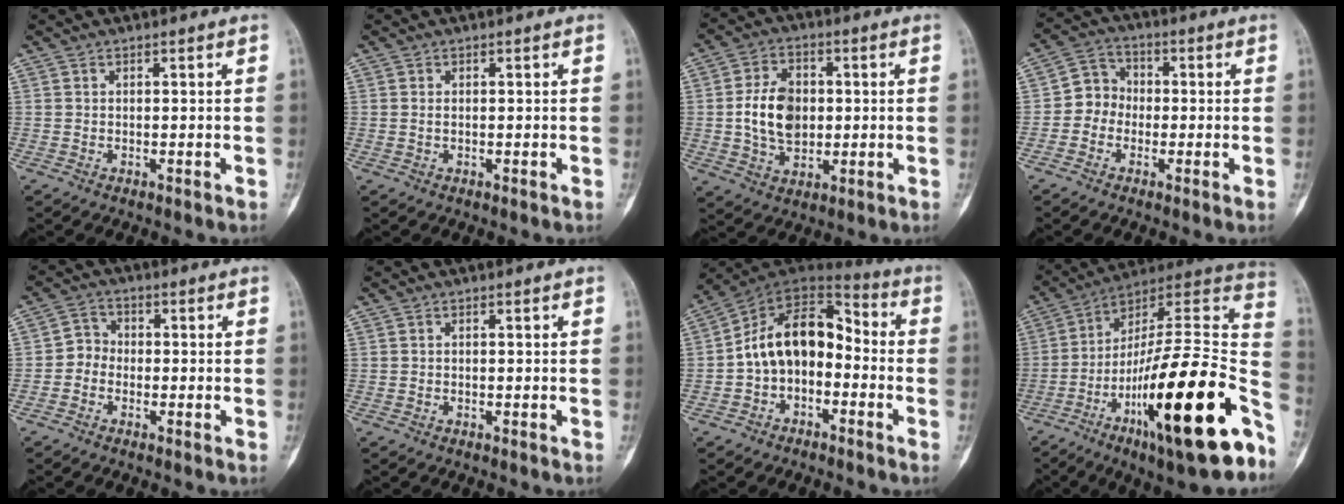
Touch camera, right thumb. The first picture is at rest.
{"total": 0.5, "force": [0.0, 0.3, 0.5], "torque": [-0.012, 0.000, 0.002]}
{"total": 10.7, "force": [0.2, 7.6, 7.6], "torque": [-0.115, 0.005, 0.006]}
{"total": 6.0, "force": [-1.3, 5.3, 2.4], "torque": [-0.010, 0.023, -0.040]}
{"total": 3.5, "force": [-1.2, 3.0, 1.3], "torque": [-0.003, 0.013, -0.038]}
{"total": 0.0}
{"total": 14.0, "force": [-2.1, 9.4, 10.1], "torque": [-0.140, 0.066, -0.050]}
{"total": 31.4, "force": [-12.5, 7.1, 27.9], "torque": [-0.384, 0.051, -0.197]}